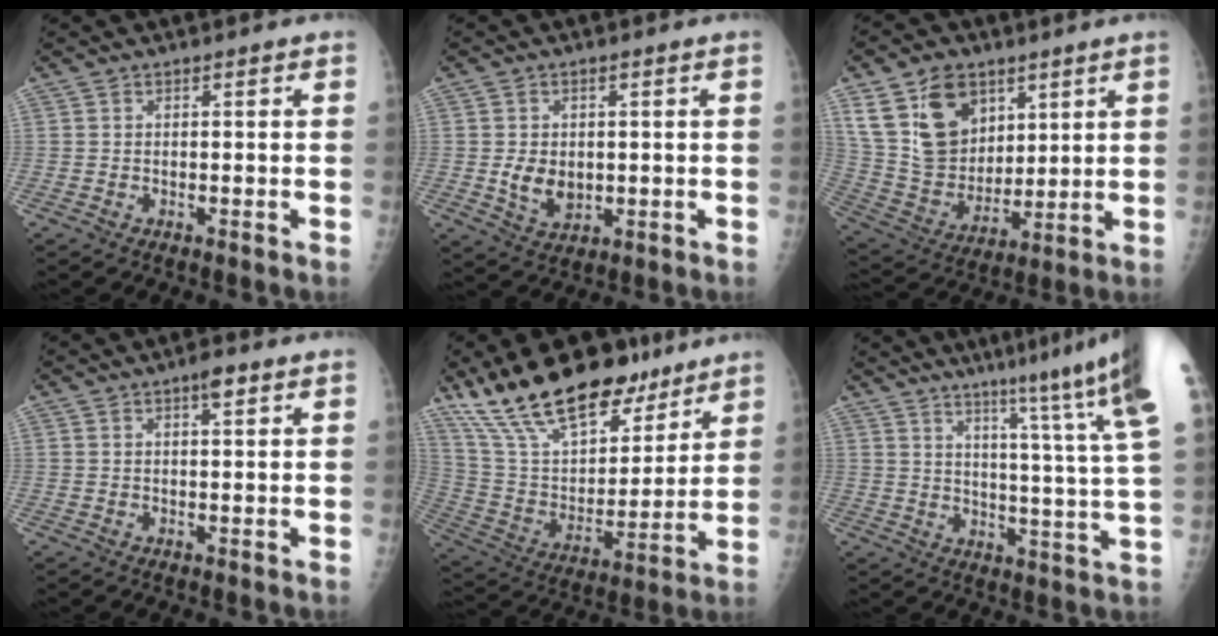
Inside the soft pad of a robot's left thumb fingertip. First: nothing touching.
{"total": 5.7, "force": [-0.2, 4.2, 3.7], "torque": [-0.043, -0.010, 0.008]}
{"total": 17.2, "force": [8.6, 11.4, 9.5], "torque": [-0.138, -0.039, 0.178]}
{"total": 2.3, "force": [1.4, 0.6, 1.8], "torque": [-0.017, -0.006, 0.017]}
{"total": 24.5, "force": [17.9, 10.7, 12.8], "torque": [-0.188, -0.066, 0.315]}
{"total": 19.7, "force": [12.8, 0.0, 15.0], "torque": [-0.191, -0.069, 0.166]}